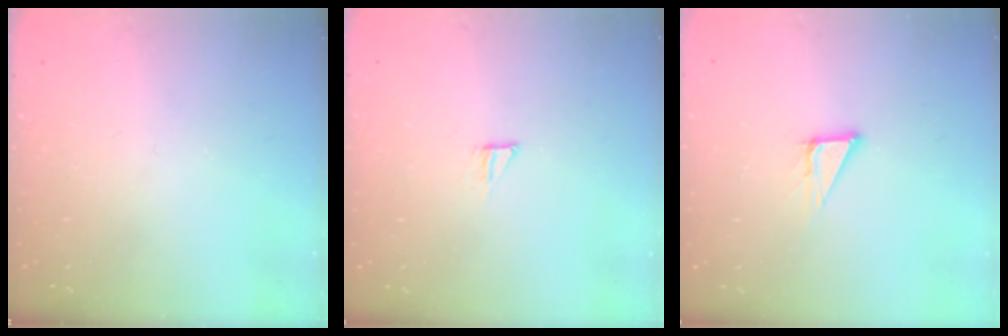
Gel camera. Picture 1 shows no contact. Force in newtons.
{"total": 5.1, "press": 5.1, "slide": 0.4}
{"total": 5.1, "press": 5.1, "slide": 0.5}